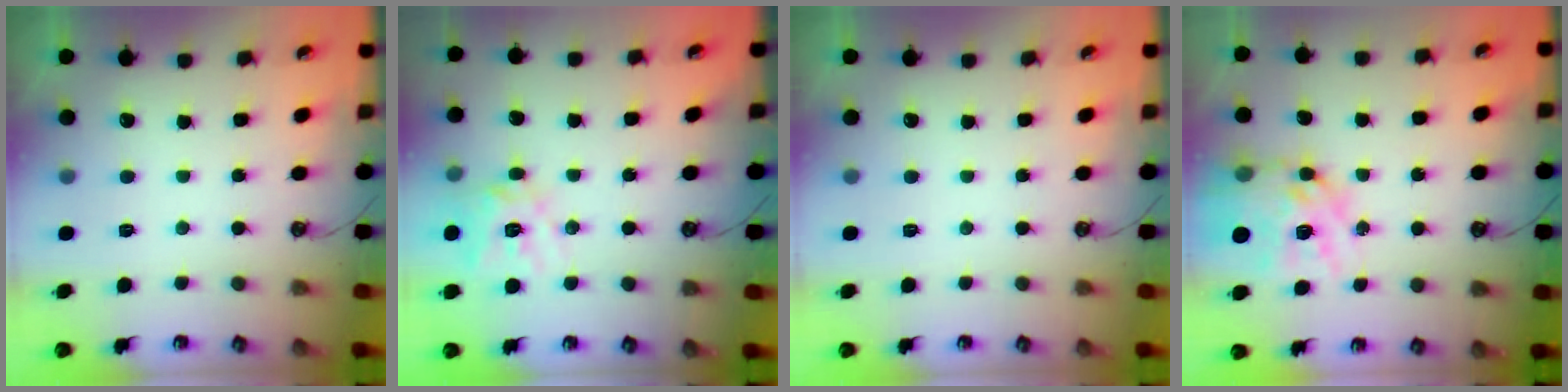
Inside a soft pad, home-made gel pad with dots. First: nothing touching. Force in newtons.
{"total": 13.2, "press": 13.1, "slide": 1.5}
{"total": 0.0}
{"total": 16.9, "press": 16.9, "slide": 1.7}